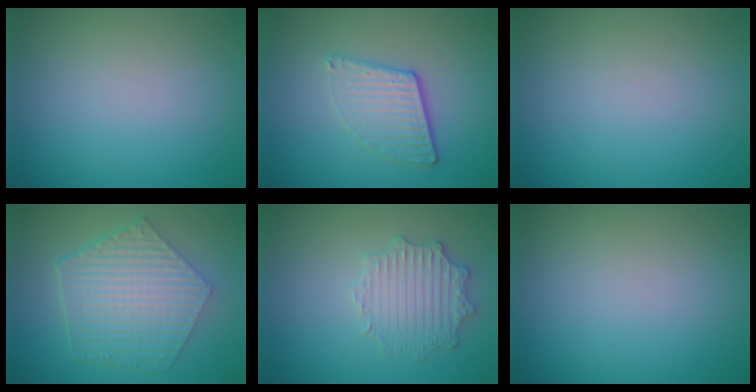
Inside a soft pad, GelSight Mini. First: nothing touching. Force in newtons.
{"total": 4.1, "press": 2.7, "slide": 3.1}
{"total": 0.0}
{"total": 6.9, "press": 5.0, "slide": 4.8}
{"total": 2.9, "press": 2.9, "slide": 0.1}
{"total": 0.0}